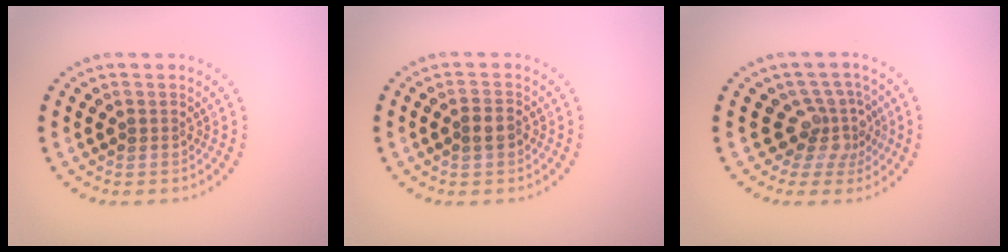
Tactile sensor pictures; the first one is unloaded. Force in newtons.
{"total": 1.7, "press": 1.7, "slide": 0.3}
{"total": 3.2, "press": 2.4, "slide": 2.2}